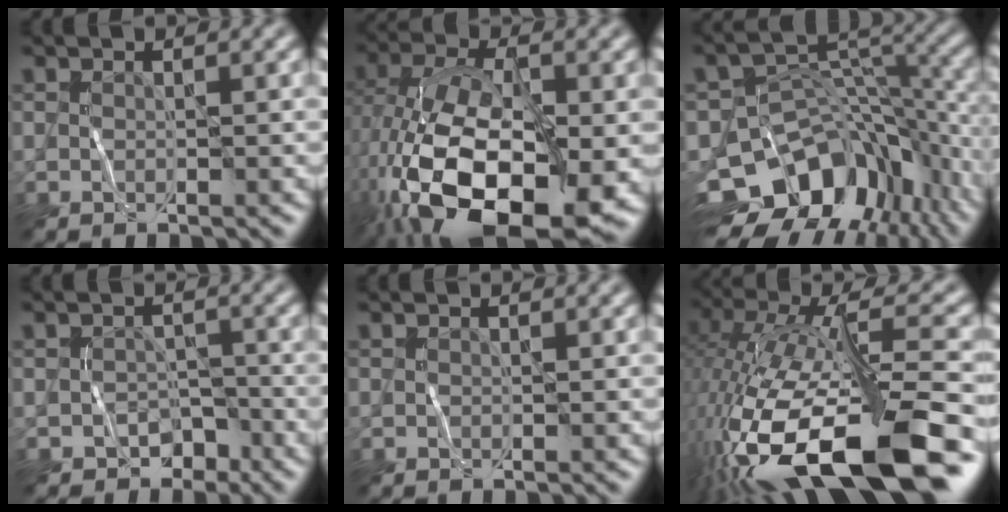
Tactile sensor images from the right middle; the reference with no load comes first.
{"total": 17.0, "force": [-5.1, 8.8, 13.7], "torque": [-0.254, -0.019, -0.077]}
{"total": 13.1, "force": [-6.5, 9.0, 7.0], "torque": [-0.130, -0.011, -0.099]}
{"total": 2.0, "force": [-1.5, 1.3, 0.2], "torque": [0.006, 0.002, -0.023]}
{"total": 0.0}
{"total": 16.4, "force": [-7.3, 5.8, 13.5], "torque": [-0.251, 0.004, -0.128]}